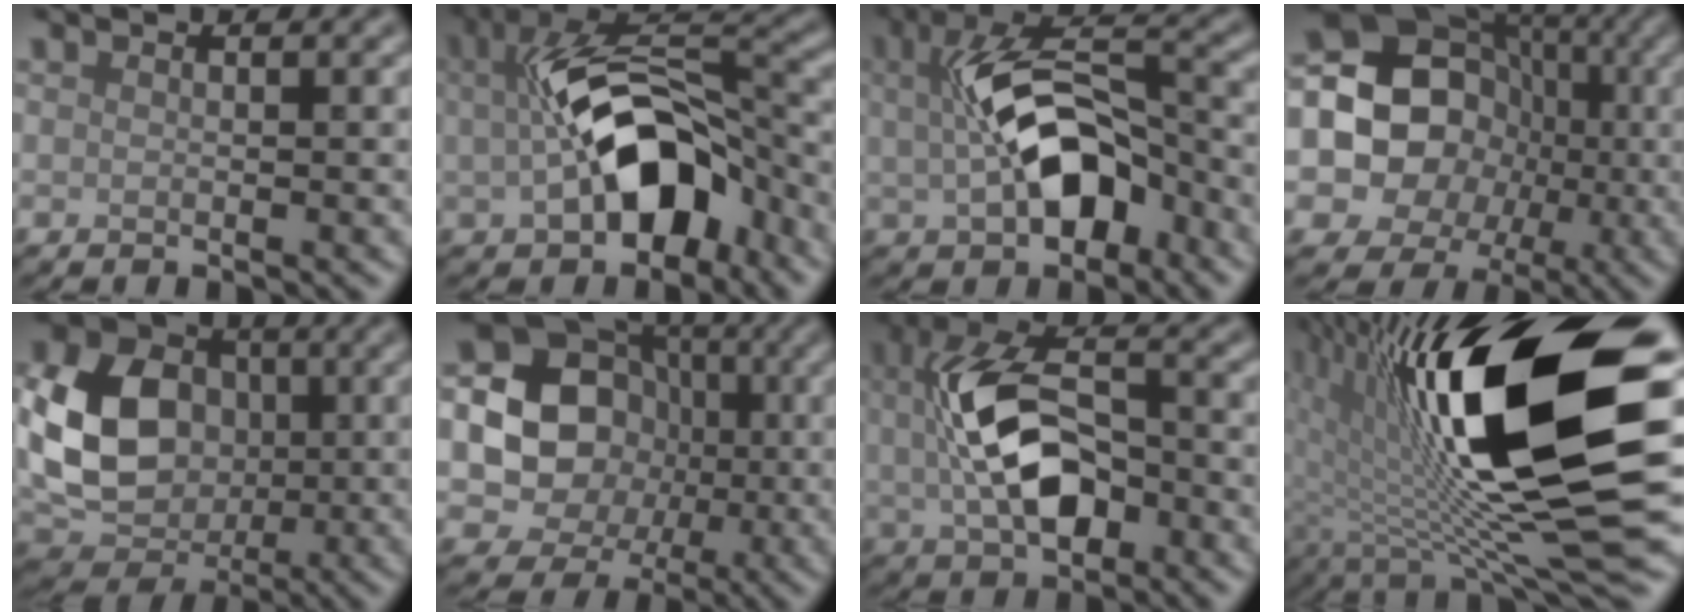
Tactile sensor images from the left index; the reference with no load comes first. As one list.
[{"total": 10.4, "force": [-1.2, 5.7, 8.6], "torque": [-0.142, 0.011, -0.018]}, {"total": 8.8, "force": [-0.3, 4.6, 7.5], "torque": [-0.134, 0.006, -0.006]}, {"total": 13.9, "force": [-0.7, 12.3, 6.4], "torque": [-0.099, 0.016, -0.042]}, {"total": 9.4, "force": [0.1, 7.5, 5.7], "torque": [-0.128, -0.003, 0.001]}, {"total": 11.6, "force": [0.7, 10.1, 5.6], "torque": [-0.077, 0.016, -0.015]}, {"total": 8.3, "force": [0.0, 4.7, 6.9], "torque": [-0.140, 0.006, -0.004]}, {"total": 17.5, "force": [2.3, 5.6, 16.4], "torque": [-0.270, -0.019, 0.041]}]